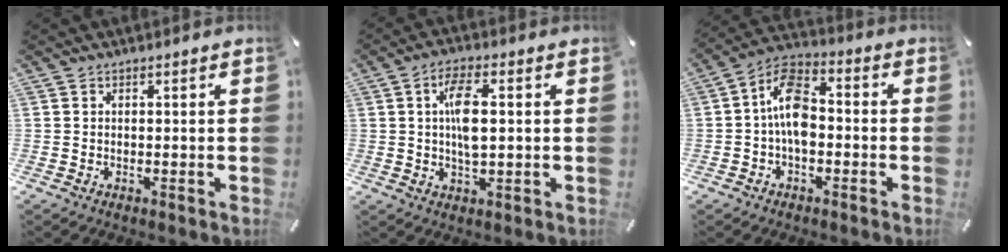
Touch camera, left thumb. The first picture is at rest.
{"total": 7.4, "force": [1.0, 2.9, 6.8], "torque": [-0.153, 0.001, 0.010]}
{"total": 10.0, "force": [-1.6, 6.1, 7.8], "torque": [-0.160, 0.018, -0.027]}